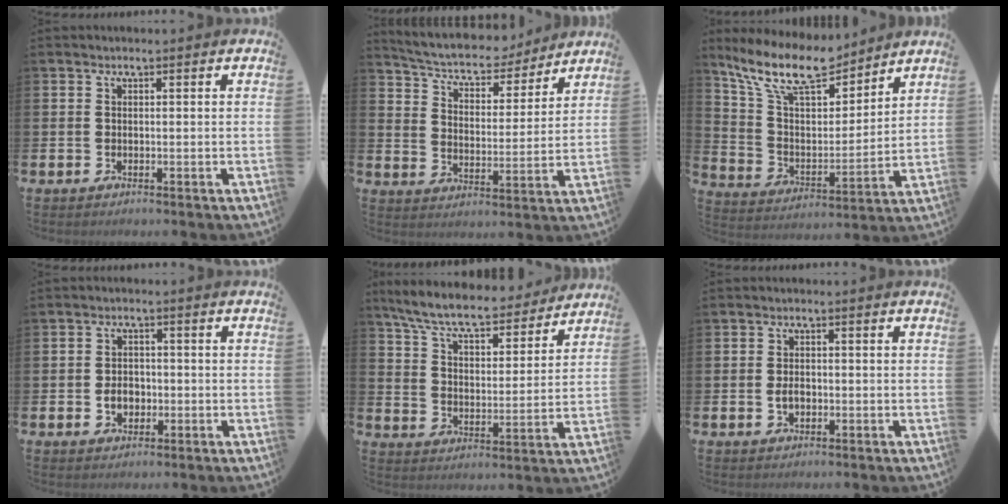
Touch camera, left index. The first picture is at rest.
{"total": 6.7, "force": [6.2, 1.9, 1.6], "torque": [-0.058, -0.051, 0.103]}
{"total": 11.8, "force": [10.2, 3.5, 4.9], "torque": [-0.134, -0.058, 0.181]}
{"total": 2.9, "force": [-0.8, 2.2, 1.7], "torque": [-0.016, -0.005, -0.022]}
{"total": 8.6, "force": [7.8, 1.4, 3.4], "torque": [-0.099, -0.049, 0.135]}
{"total": 1.8, "force": [-0.3, 1.2, 1.3], "torque": [-0.022, 0.004, -0.008]}